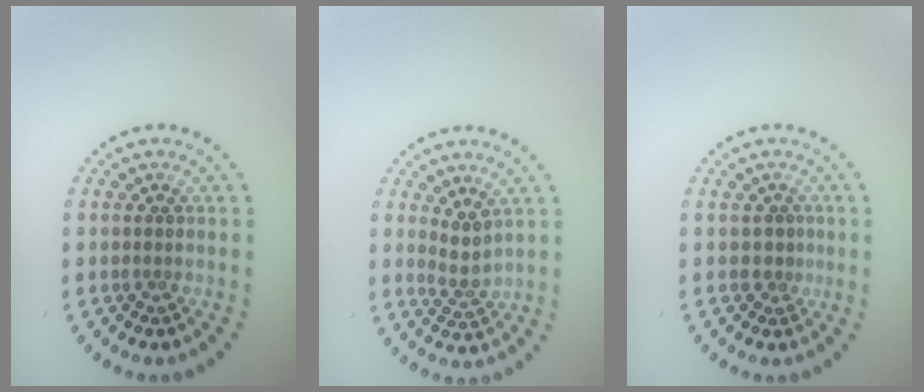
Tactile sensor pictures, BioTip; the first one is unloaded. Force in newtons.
{"total": 2.0, "press": 1.5, "slide": 1.3}
{"total": 1.0, "press": 0.7, "slide": 0.7}